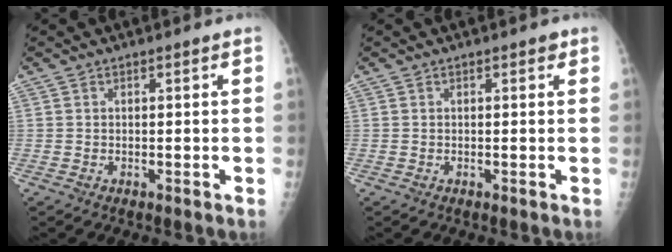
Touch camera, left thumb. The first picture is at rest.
{"total": 0.7, "force": [0.3, 0.4, 0.4], "torque": [0.000, 0.000, 0.001]}